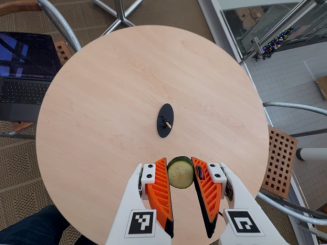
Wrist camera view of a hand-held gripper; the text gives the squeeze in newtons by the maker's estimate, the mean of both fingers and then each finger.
{"total": 7.6, "left": 7.5, "right": 7.8}